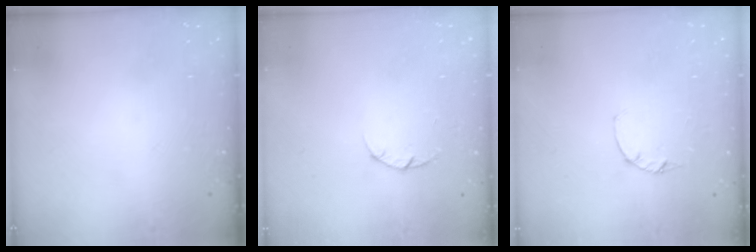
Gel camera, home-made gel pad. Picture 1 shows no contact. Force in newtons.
{"total": 3.0, "press": 3.0, "slide": 0.4}
{"total": 1.2, "press": 1.1, "slide": 0.3}